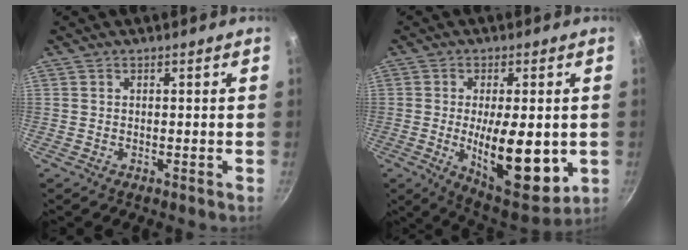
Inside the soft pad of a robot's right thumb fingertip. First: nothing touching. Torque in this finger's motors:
{"motor_torque": [-0.05, 1.19, 1.60, -0.11, 0.13]}